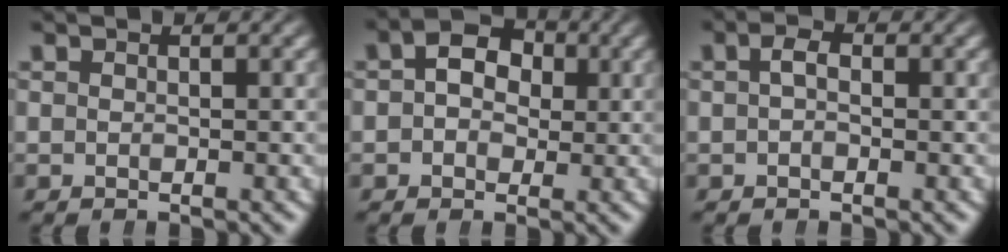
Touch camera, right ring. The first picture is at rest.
{"total": 6.6, "force": [1.2, 5.2, 3.9], "torque": [-0.049, 0.010, 0.009]}
{"total": 1.6, "force": [0.1, 0.8, 1.3], "torque": [-0.020, 0.006, 0.001]}